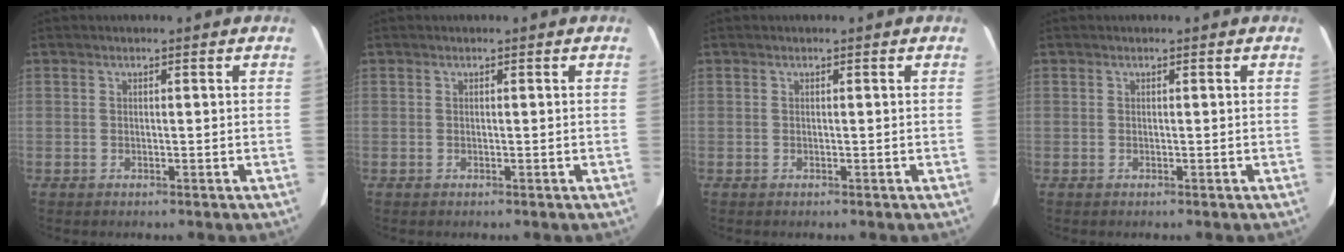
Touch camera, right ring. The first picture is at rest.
{"total": 0.0}
{"total": 0.0}
{"total": 0.0}